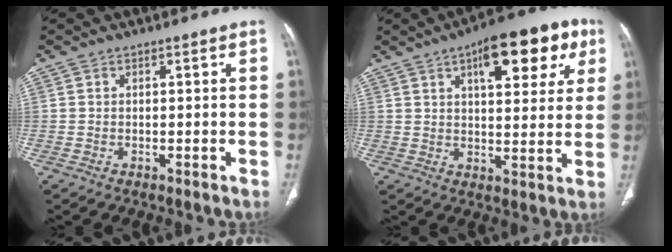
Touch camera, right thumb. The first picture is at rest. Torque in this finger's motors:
{"motor_torque": [0.18, 1.91, 0.01, 0.20, 0.07]}